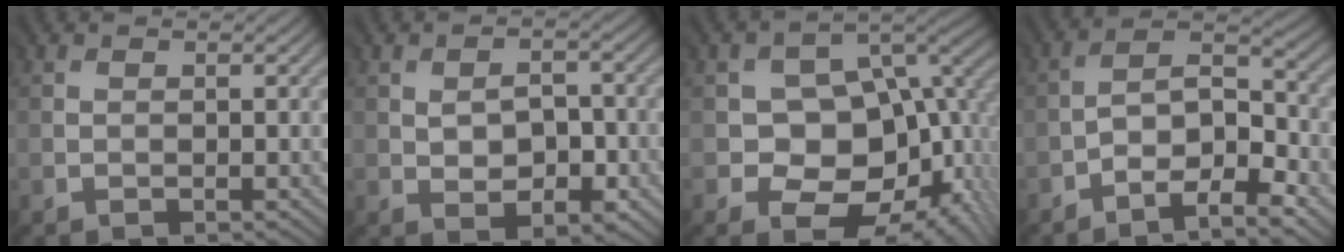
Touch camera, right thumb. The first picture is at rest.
{"total": 5.4, "force": [-1.2, 3.5, 4.0], "torque": [-0.066, -0.010, -0.013]}
{"total": 12.7, "force": [-1.6, 8.9, 9.0], "torque": [-0.136, -0.015, -0.025]}
{"total": 9.1, "force": [-5.8, 3.3, 6.2], "torque": [-0.099, 0.001, -0.104]}